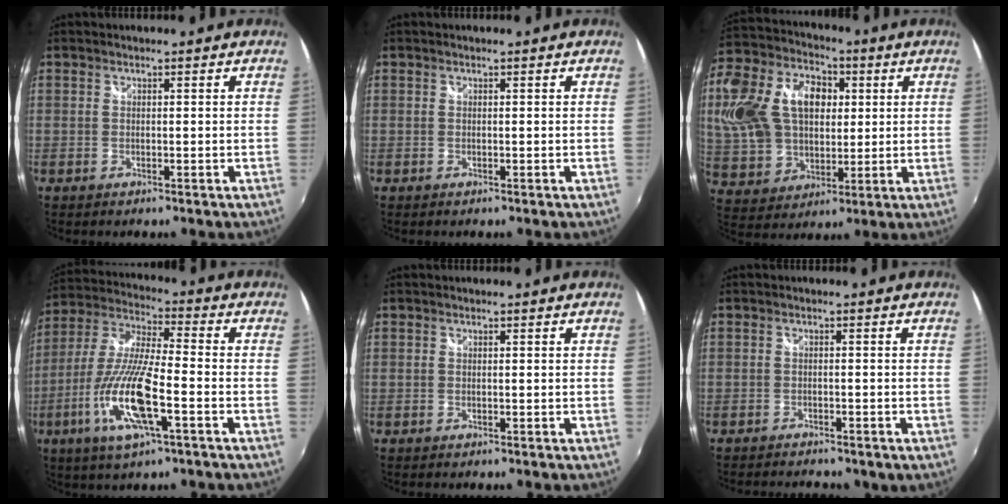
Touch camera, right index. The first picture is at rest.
{"total": 0.0}
{"total": 23.0, "force": [4.4, 16.4, 15.5], "torque": [-0.353, 0.048, 0.089]}
{"total": 16.2, "force": [-6.0, 3.2, 14.7], "torque": [-0.311, -0.017, -0.120]}
{"total": 0.0}
{"total": 5.3, "force": [-4.5, 1.6, 2.4], "torque": [-0.055, -0.015, -0.065]}